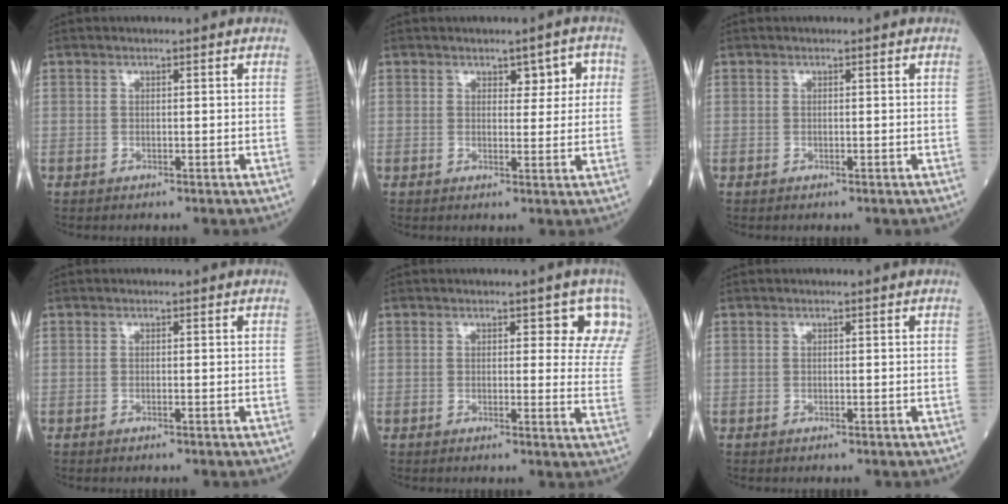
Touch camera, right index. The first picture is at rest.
{"total": 4.0, "force": [1.6, 2.1, 3.1], "torque": [-0.029, 0.014, 0.021]}
{"total": 0.0}
{"total": 0.0}
{"total": 6.2, "force": [4.3, 2.6, 3.5], "torque": [-0.020, -0.013, 0.026]}
{"total": 0.0}